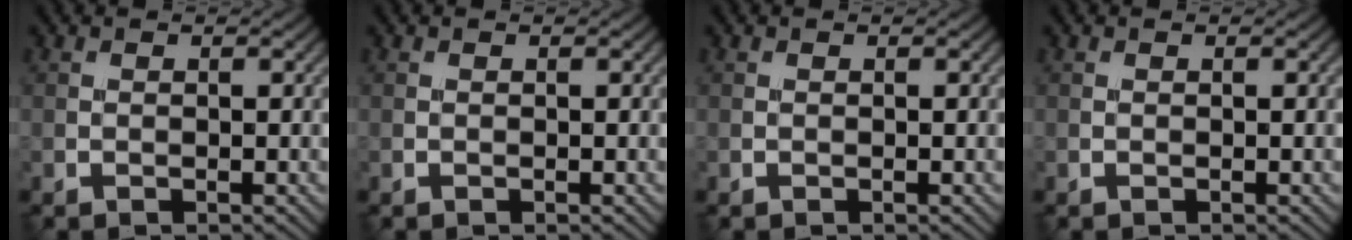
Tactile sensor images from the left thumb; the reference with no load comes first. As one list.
[{"total": 0.0}, {"total": 0.0}, {"total": 0.0}]